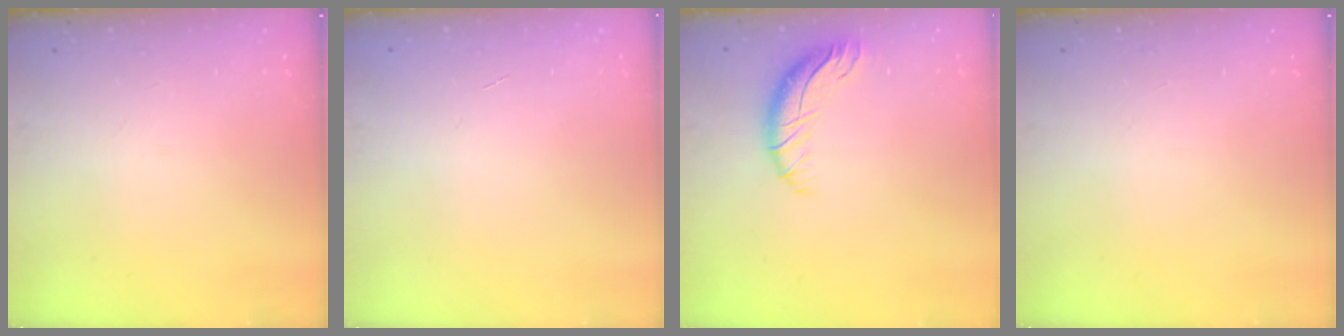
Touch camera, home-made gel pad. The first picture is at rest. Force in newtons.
{"total": 0.0}
{"total": 9.4, "press": 9.3, "slide": 0.9}
{"total": 0.0}